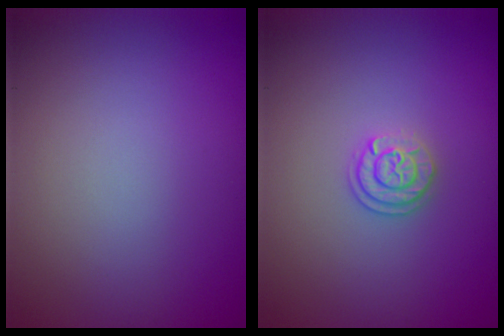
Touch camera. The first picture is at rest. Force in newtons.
{"total": 2.0, "press": 1.9, "slide": 0.8}